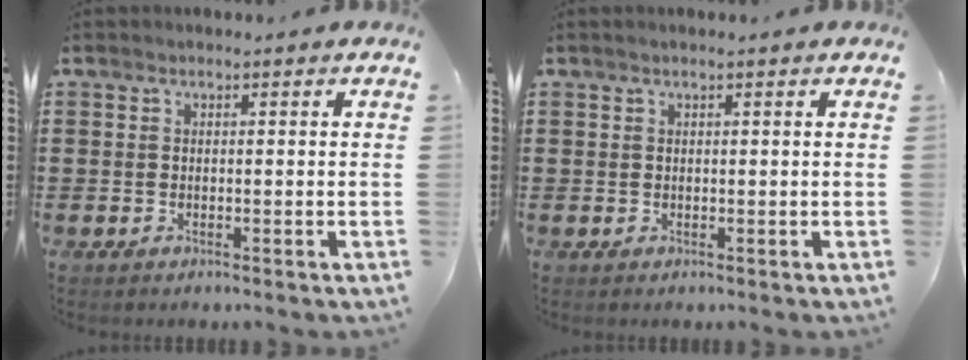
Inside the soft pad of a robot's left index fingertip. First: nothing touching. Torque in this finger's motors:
{"motor_torque": [2.14, 0.00, 0.06, 0.06]}